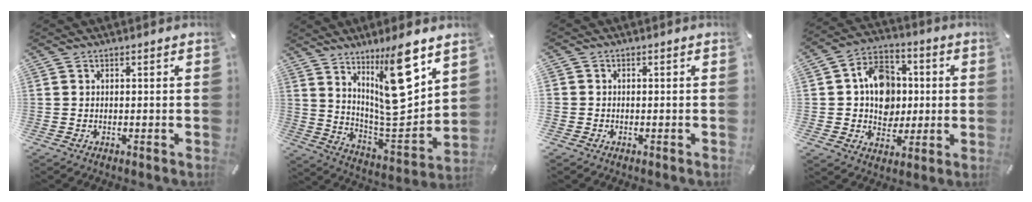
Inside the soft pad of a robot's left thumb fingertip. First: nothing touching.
{"total": 18.9, "force": [10.9, 6.0, 14.3], "torque": [-0.206, -0.084, 0.172]}
{"total": 3.0, "force": [-0.2, 2.9, -0.5], "torque": [0.015, 0.006, -0.007]}
{"total": 12.2, "force": [0.8, 10.6, 5.8], "torque": [-0.094, 0.009, 0.022]}